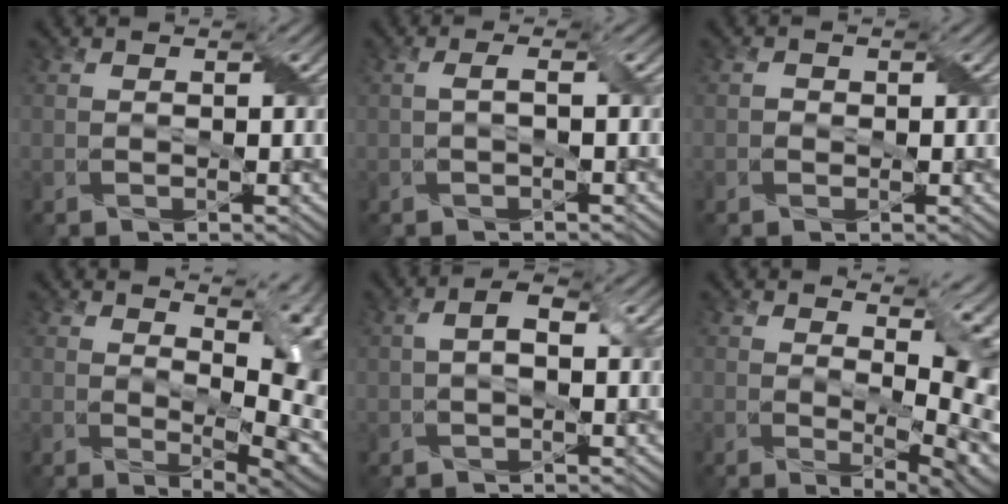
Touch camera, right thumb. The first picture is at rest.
{"total": 1.0, "force": [-0.1, 0.1, 1.0], "torque": [-0.025, 0.006, -0.001]}
{"total": 0.7, "force": [-0.2, 0.7, 0.1], "torque": [-0.003, -0.002, -0.005]}
{"total": 8.7, "force": [2.4, 4.0, 7.4], "torque": [-0.099, -0.013, 0.050]}
{"total": 2.6, "force": [0.0, 1.3, 2.3], "torque": [-0.047, 0.005, -0.003]}
{"total": 8.2, "force": [1.6, 3.2, 7.4], "torque": [-0.109, -0.015, 0.035]}